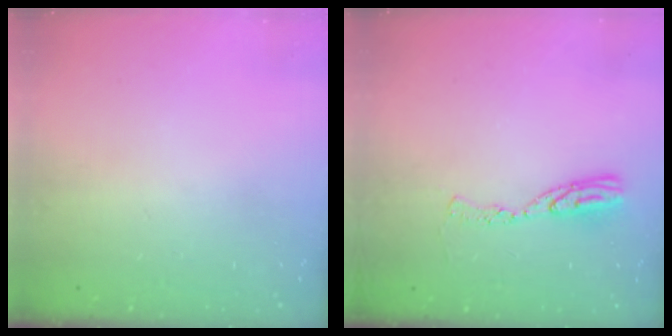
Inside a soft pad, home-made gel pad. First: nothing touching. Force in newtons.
{"total": 8.2, "press": 8.1, "slide": 0.7}